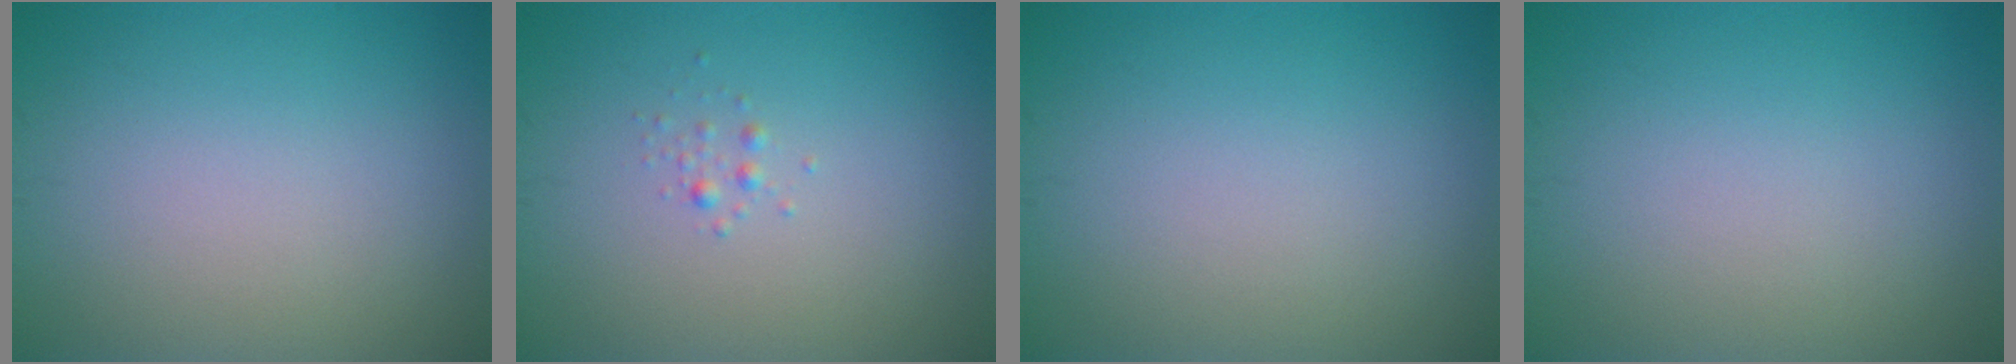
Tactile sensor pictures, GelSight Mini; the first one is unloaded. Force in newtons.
{"total": 0.7, "press": 0.7, "slide": 0.0}
{"total": 0.0}
{"total": 0.0}